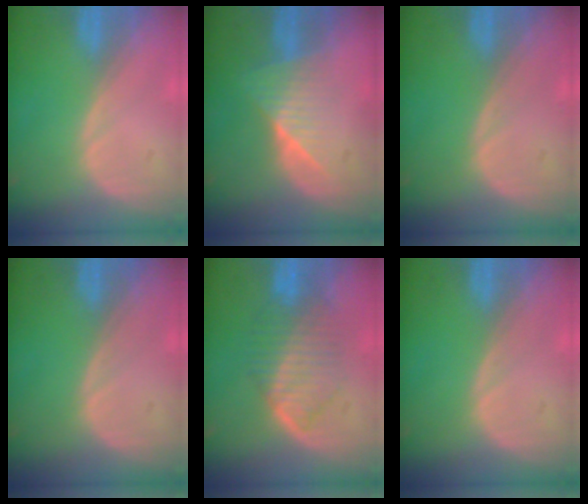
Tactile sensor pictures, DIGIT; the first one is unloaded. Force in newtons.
{"total": 6.3, "press": 5.5, "slide": 3.0}
{"total": 0.0}
{"total": 0.0}
{"total": 6.7, "press": 6.7, "slide": 0.7}
{"total": 0.0}